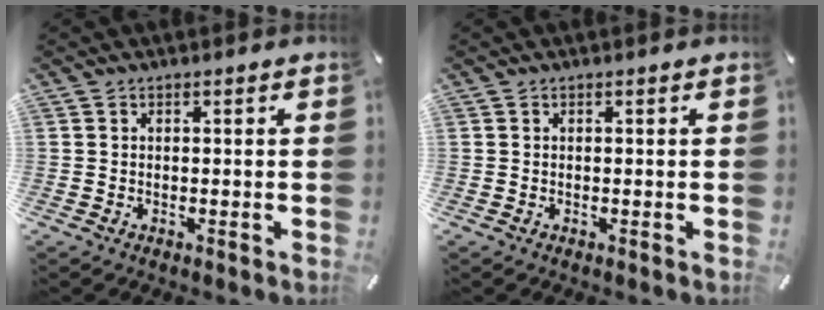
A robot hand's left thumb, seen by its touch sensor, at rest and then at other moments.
{"total": 0.0}